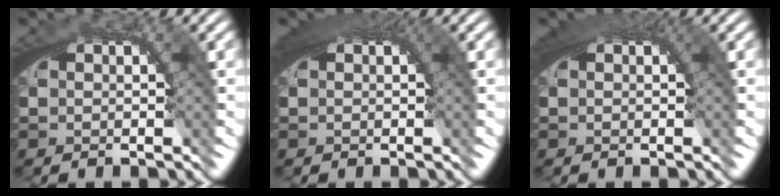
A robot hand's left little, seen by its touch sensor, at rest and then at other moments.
{"total": 2.5, "force": [0.7, 1.4, 2.0], "torque": [-0.033, -0.006, 0.012]}
{"total": 1.9, "force": [0.6, 1.1, 1.4], "torque": [-0.023, -0.005, 0.010]}